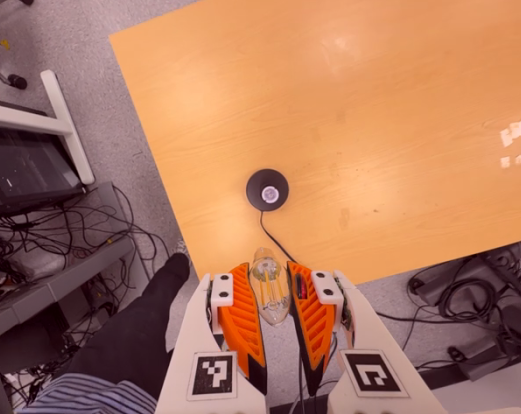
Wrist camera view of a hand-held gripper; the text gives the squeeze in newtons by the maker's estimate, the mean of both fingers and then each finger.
{"total": 21.4, "left": 25.8, "right": 17.0}